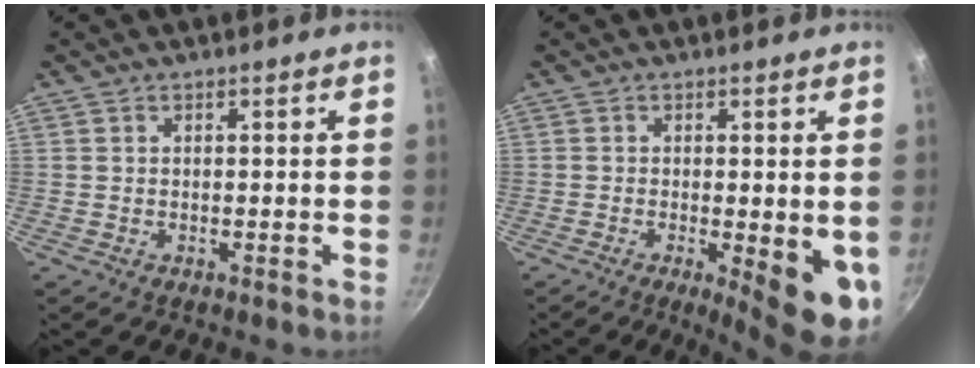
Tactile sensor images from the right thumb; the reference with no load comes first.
{"total": 9.7, "force": [-1.9, 2.8, 9.1], "torque": [-0.102, -0.010, -0.017]}